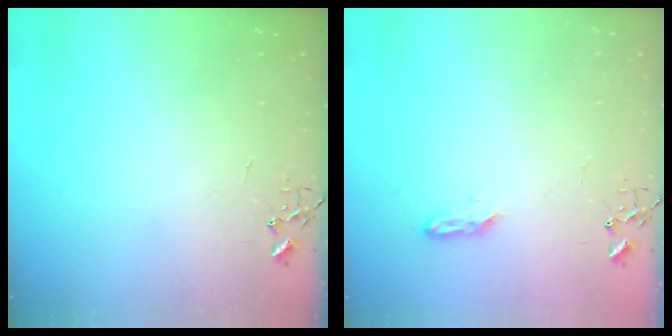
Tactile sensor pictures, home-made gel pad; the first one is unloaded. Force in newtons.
{"total": 4.1, "press": 4.0, "slide": 0.6}